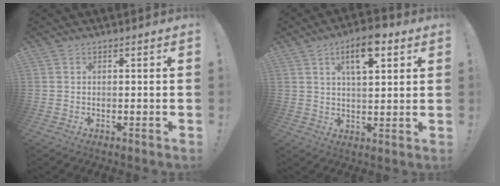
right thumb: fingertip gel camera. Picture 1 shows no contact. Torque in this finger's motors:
{"motor_torque": [0.05, 2.01, 0.87, 0.36, 0.03]}